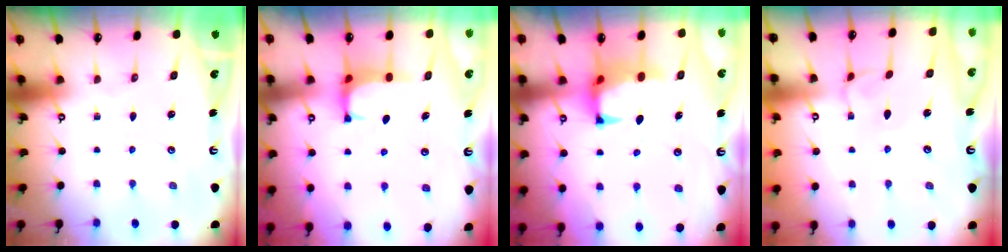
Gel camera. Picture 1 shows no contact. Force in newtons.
{"total": 0.5, "press": 0.4, "slide": 0.3}
{"total": 1.8, "press": 1.4, "slide": 1.1}
{"total": 4.7, "press": 4.7, "slide": 0.0}